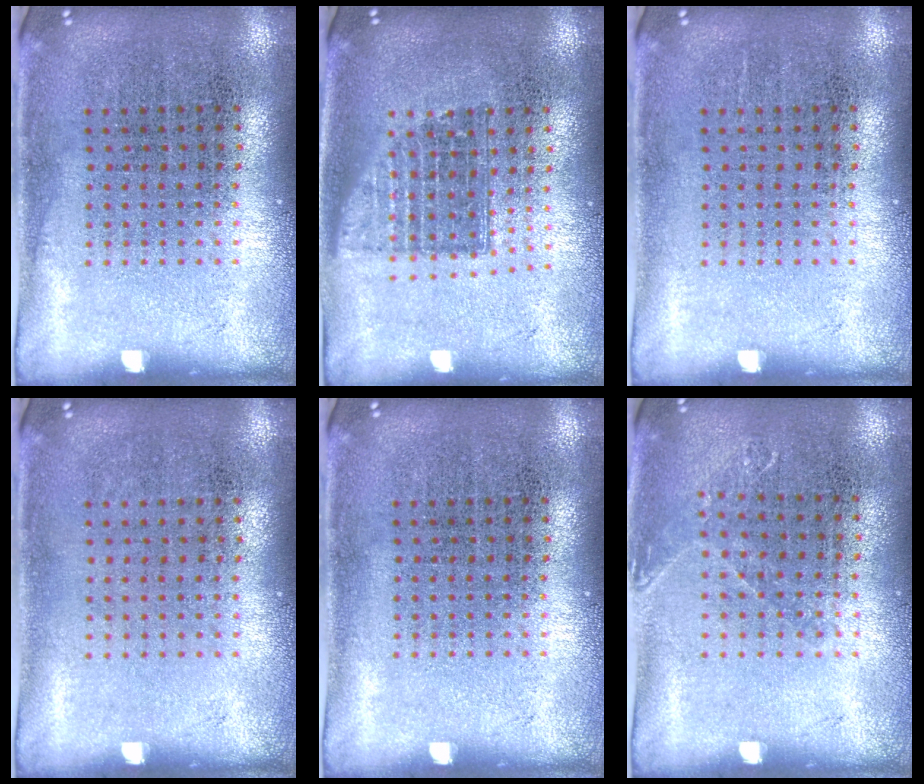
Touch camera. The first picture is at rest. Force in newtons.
{"total": 1.4, "press": 1.1, "slide": 0.8}
{"total": 0.0}
{"total": 0.0}
{"total": 0.0}
{"total": 0.8, "press": 0.8, "slide": 0.1}